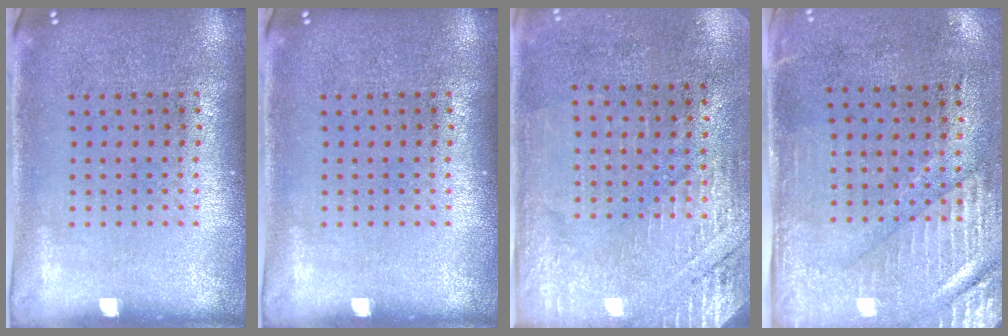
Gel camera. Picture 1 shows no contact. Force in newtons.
{"total": 0.0}
{"total": 2.7, "press": 2.4, "slide": 1.2}
{"total": 2.9, "press": 2.5, "slide": 1.5}